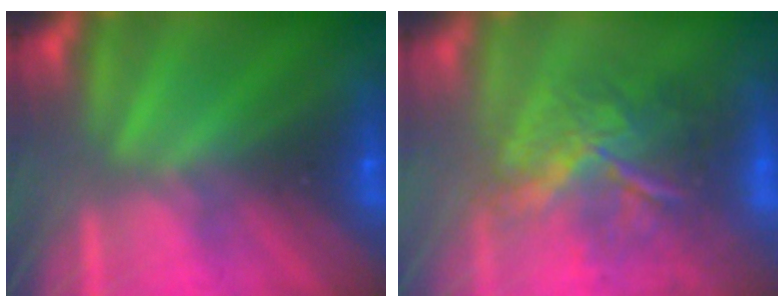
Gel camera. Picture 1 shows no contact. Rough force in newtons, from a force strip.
{"total": 7.8}